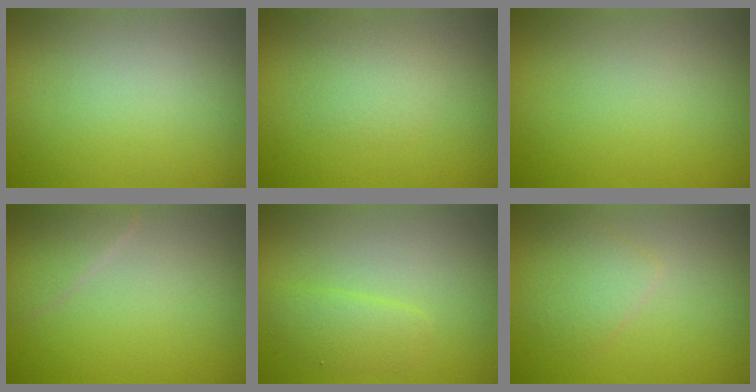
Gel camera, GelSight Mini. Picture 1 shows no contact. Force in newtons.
{"total": 1.6, "press": 1.6, "slide": 0.1}
{"total": 0.0}
{"total": 2.1, "press": 2.1, "slide": 0.1}
{"total": 1.9, "press": 1.9, "slide": 0.1}
{"total": 2.4, "press": 2.4, "slide": 0.1}